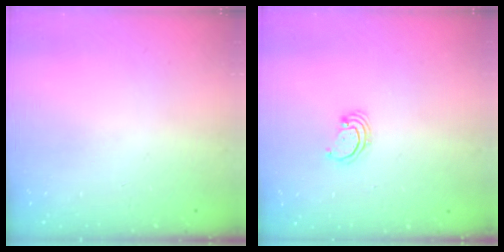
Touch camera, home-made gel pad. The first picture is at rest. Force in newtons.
{"total": 2.3, "press": 2.3, "slide": 0.2}